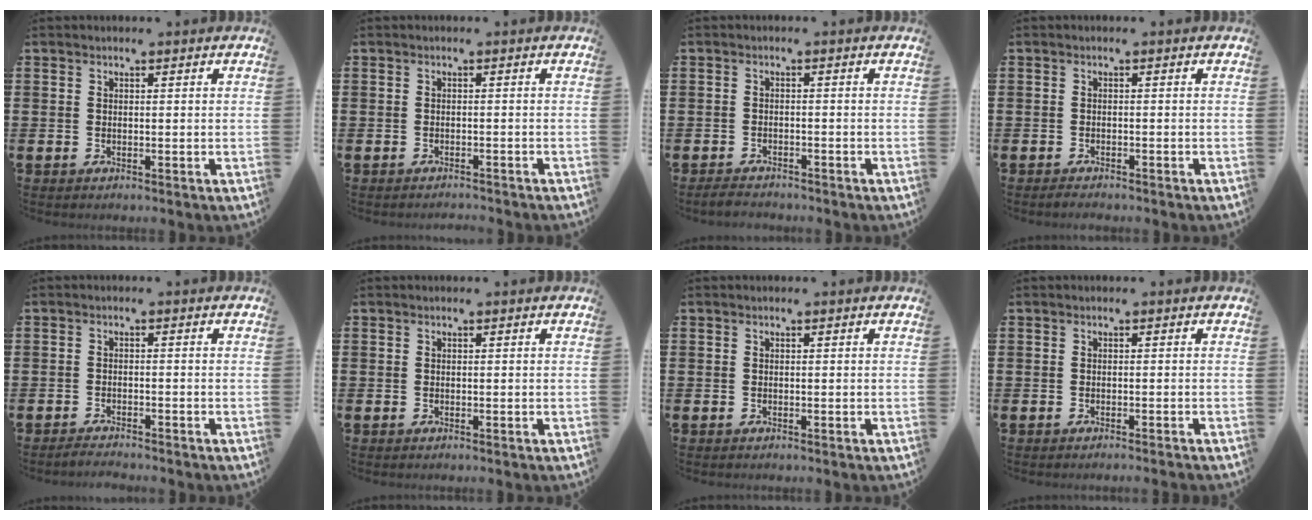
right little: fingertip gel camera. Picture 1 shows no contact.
{"total": 0.7, "force": [-0.7, -0.1, 0.0], "torque": [0.000, 0.000, -0.015]}
{"total": 1.5, "force": [-1.5, 0.2, 0.2], "torque": [-0.008, 0.004, -0.032]}
{"total": 0.8, "force": [-0.7, 0.1, 0.3], "torque": [-0.007, -0.001, -0.015]}
{"total": 1.5, "force": [-1.4, -0.1, 0.1], "torque": [-0.005, 0.001, -0.029]}
{"total": 0.0}
{"total": 0.0}
{"total": 0.5, "force": [-0.5, -0.2, 0.1], "torque": [0.001, 0.000, -0.011]}